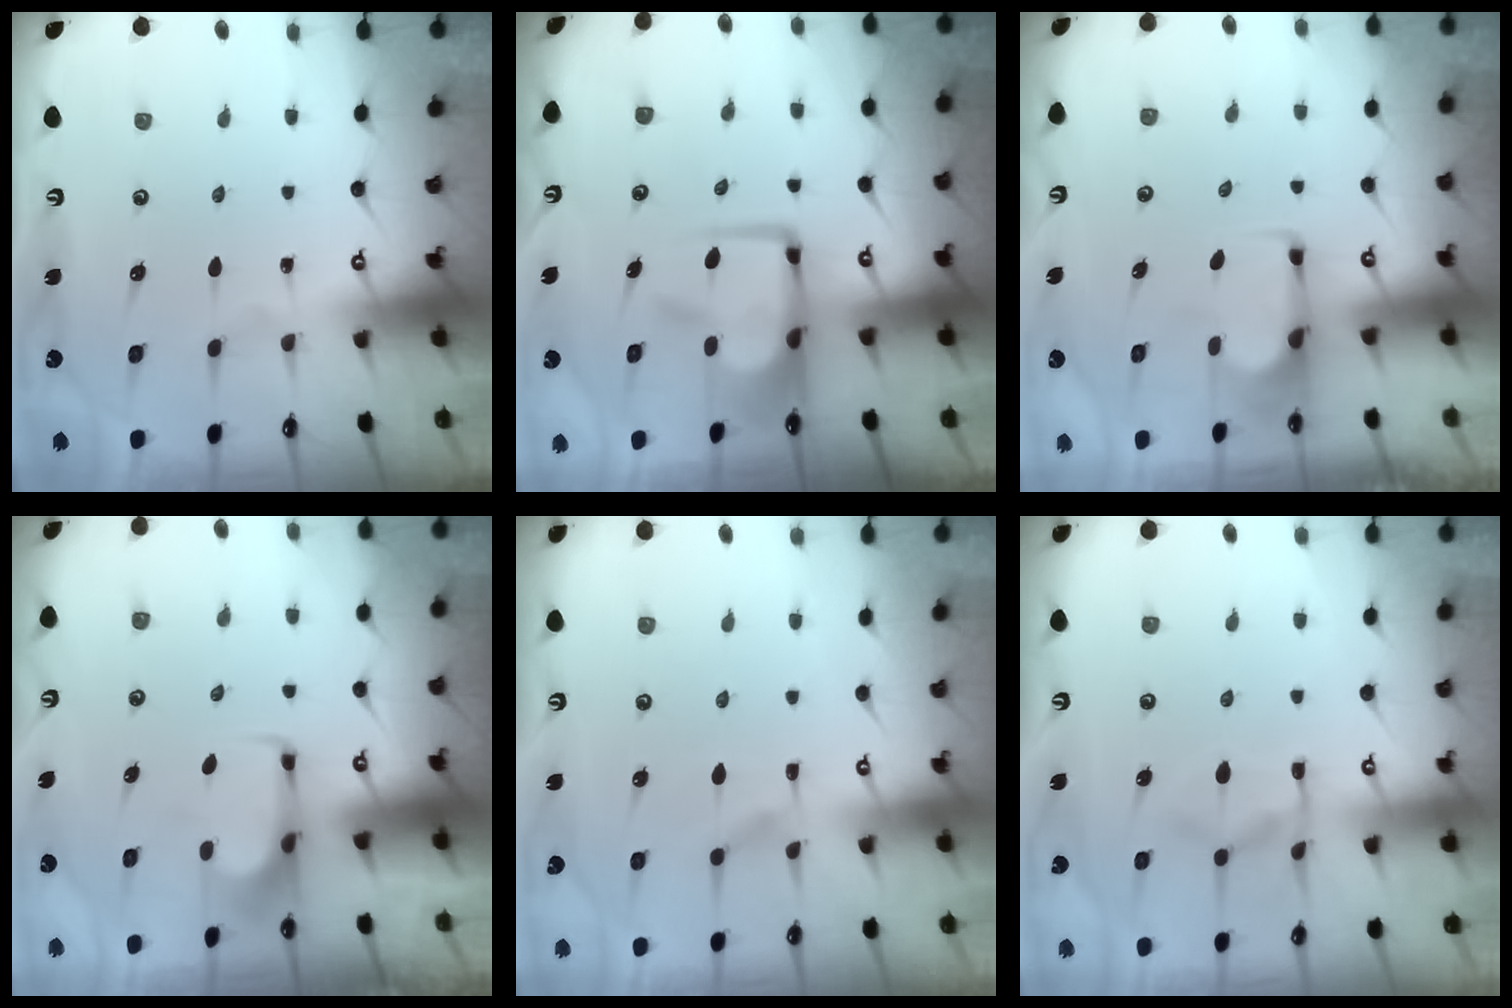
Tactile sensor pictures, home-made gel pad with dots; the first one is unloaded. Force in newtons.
{"total": 10.6, "press": 10.4, "slide": 2.0}
{"total": 1.8, "press": 1.6, "slide": 0.7}
{"total": 2.0, "press": 2.0, "slide": 0.2}
{"total": 1.4, "press": 0.6, "slide": 1.3}
{"total": 11.1, "press": 11.0, "slide": 1.3}